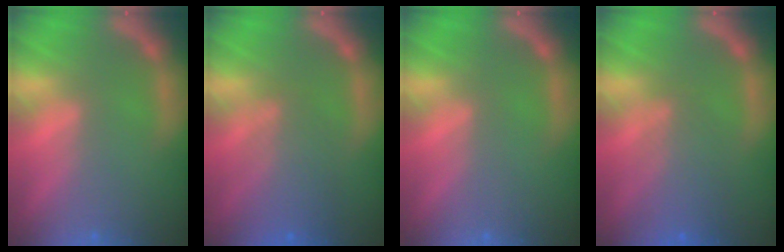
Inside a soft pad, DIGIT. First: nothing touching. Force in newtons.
{"total": 4.5}
{"total": 0.0}
{"total": 4.1}